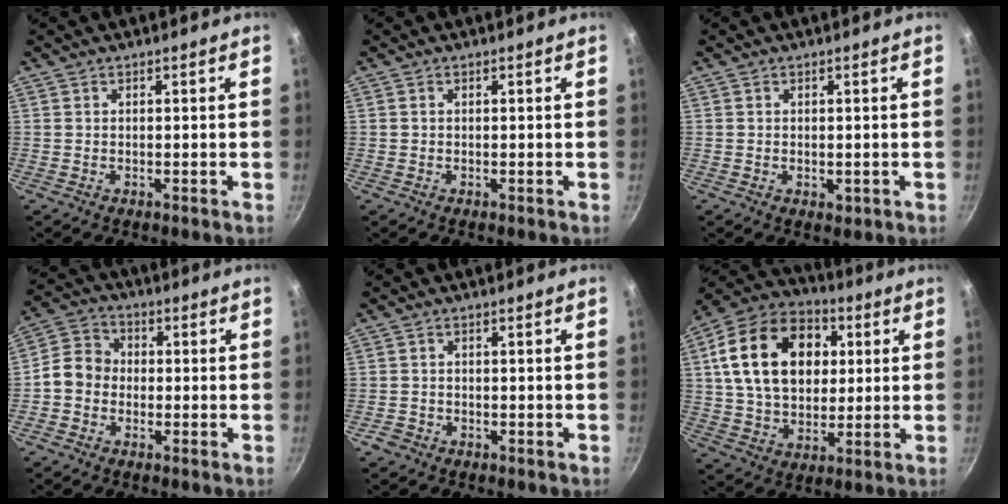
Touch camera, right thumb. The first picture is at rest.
{"total": 0.0}
{"total": 1.3, "force": [-0.3, 0.9, 0.9], "torque": [-0.012, -0.005, -0.002]}
{"total": 6.8, "force": [-1.3, 5.8, 3.3], "torque": [-0.035, 0.020, -0.045]}
{"total": 2.0, "force": [-1.3, 1.5, 0.4], "torque": [-0.007, 0.012, -0.020]}
{"total": 22.1, "force": [4.8, 15.6, 14.9], "torque": [-0.233, 0.013, 0.075]}